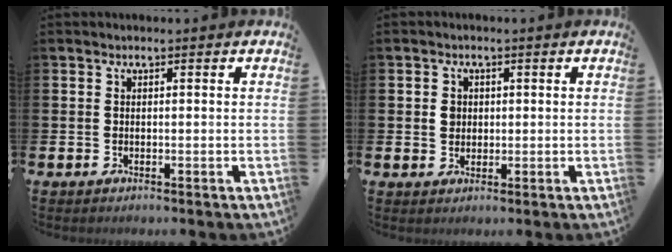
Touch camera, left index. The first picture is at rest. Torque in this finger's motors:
{"motor_torque": [0.63, 0.27, -0.02, -0.01]}